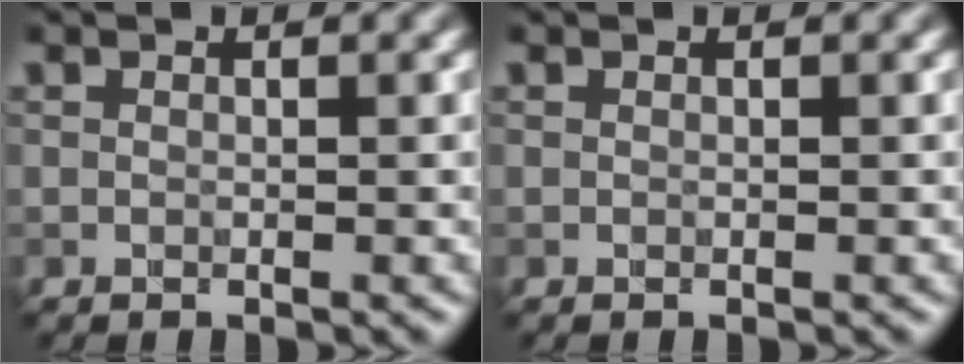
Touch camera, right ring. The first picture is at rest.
{"total": 0.0}